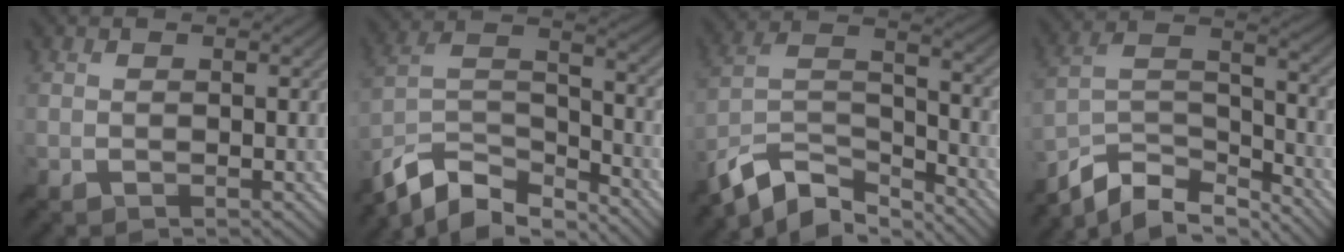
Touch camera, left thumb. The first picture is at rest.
{"total": 11.3, "force": [-9.4, 3.7, 5.2], "torque": [-0.114, 0.003, -0.182]}
{"total": 11.0, "force": [-8.8, 3.9, 5.4], "torque": [-0.114, -0.001, -0.175]}
{"total": 10.5, "force": [-8.5, 3.8, 5.0], "torque": [-0.104, 0.000, -0.162]}